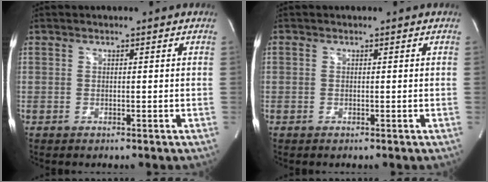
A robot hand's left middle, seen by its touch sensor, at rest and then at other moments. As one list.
[{"total": 0.0}]